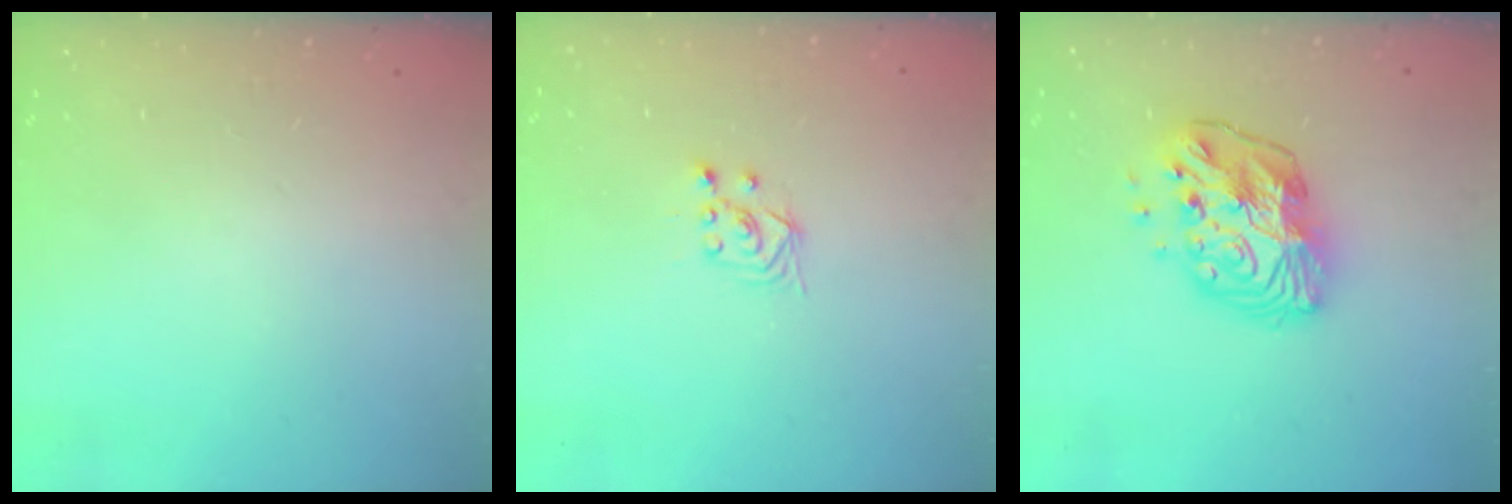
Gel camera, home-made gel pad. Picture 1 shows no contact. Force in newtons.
{"total": 2.5, "press": 2.2, "slide": 1.2}
{"total": 14.1, "press": 14.1, "slide": 1.2}